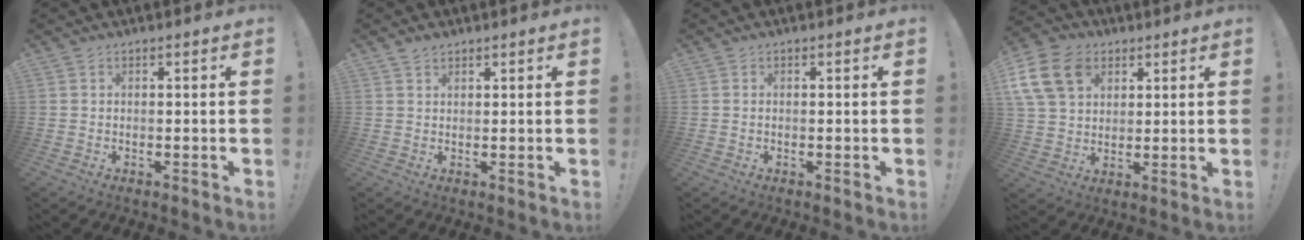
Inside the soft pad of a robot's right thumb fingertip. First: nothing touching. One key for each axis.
{"total": 2.0, "fx": 1.6, "fy": 1.0, "fz": 0.7, "tx": -0.008, "ty": -0.007, "tz": 0.030}
{"total": 0.0}
{"total": 15.2, "fx": 6.3, "fy": 11.2, "fz": 8.2, "tx": -0.156, "ty": -0.026, "tz": 0.123}